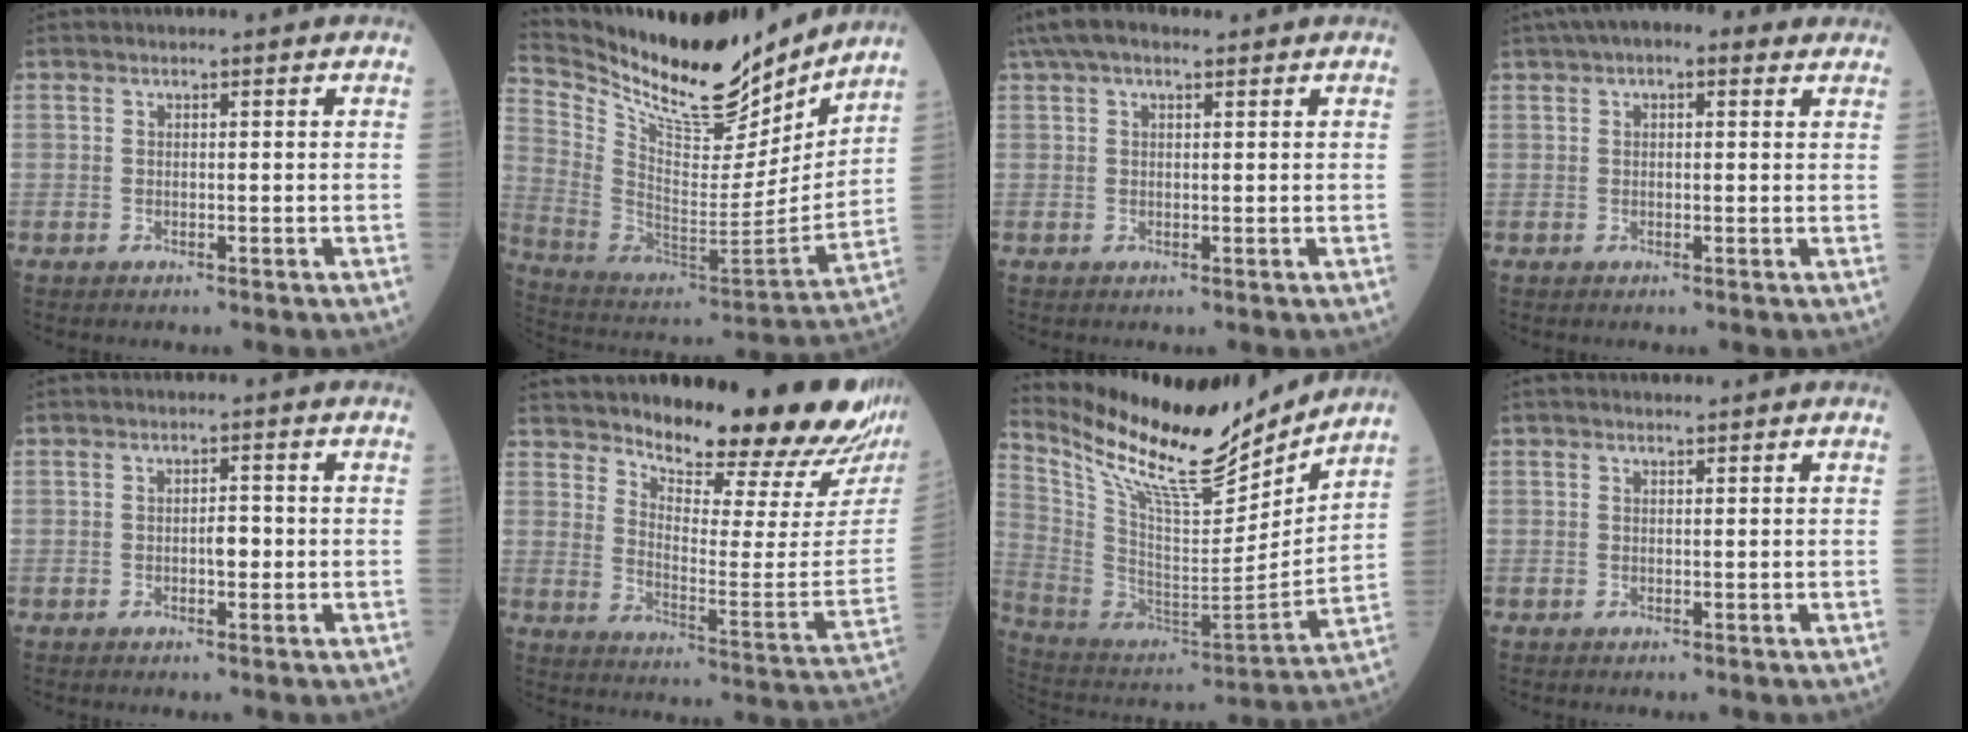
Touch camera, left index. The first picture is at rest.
{"total": 21.1, "force": [18.5, 5.5, 8.7], "torque": [-0.170, -0.040, 0.311]}
{"total": 6.5, "force": [4.4, 2.3, 4.1], "torque": [-0.082, 0.039, 0.078]}
{"total": 7.7, "force": [4.9, 2.9, 5.1], "torque": [-0.076, 0.041, 0.070]}
{"total": 2.1, "force": [-0.6, 0.8, 1.9], "torque": [-0.025, 0.000, -0.011]}
{"total": 22.1, "force": [19.9, 1.6, 9.4], "torque": [-0.141, -0.102, 0.257]}
{"total": 21.1, "force": [18.2, 3.4, 10.0], "torque": [-0.196, -0.034, 0.313]}
{"total": 0.8, "force": [0.6, 0.2, 0.4], "torque": [-0.010, 0.007, 0.008]}